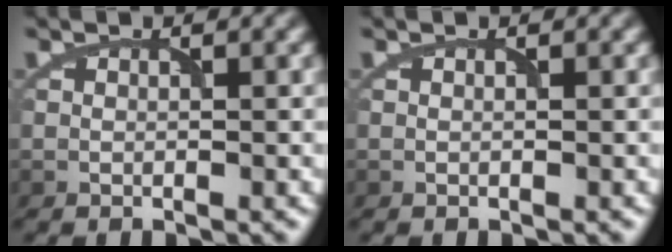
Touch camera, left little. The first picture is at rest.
{"total": 0.0}